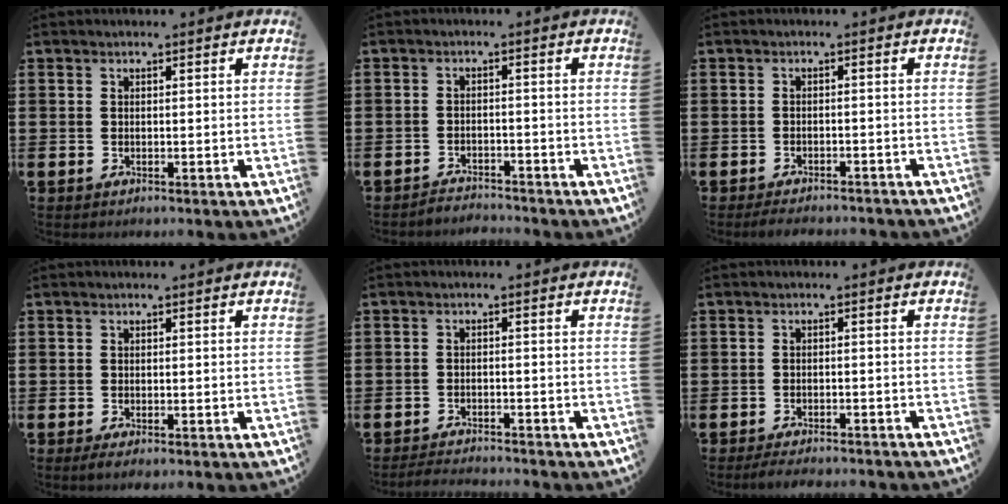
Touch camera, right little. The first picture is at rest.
{"total": 2.2, "force": [-2.1, 0.1, -0.3], "torque": [-0.002, 0.004, -0.048]}
{"total": 1.7, "force": [-1.6, 0.1, 0.4], "torque": [-0.010, 0.002, -0.033]}
{"total": 0.8, "force": [-0.3, 0.2, 0.7], "torque": [-0.014, -0.002, -0.006]}
{"total": 2.0, "force": [-2.0, -0.1, 0.0], "torque": [-0.002, 0.001, -0.042]}
{"total": 1.9, "force": [-1.8, 0.1, 0.6], "torque": [-0.011, 0.004, -0.035]}